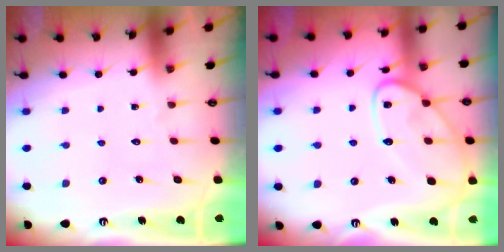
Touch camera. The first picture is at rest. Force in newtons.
{"total": 14.0, "press": 14.0, "slide": 1.0}